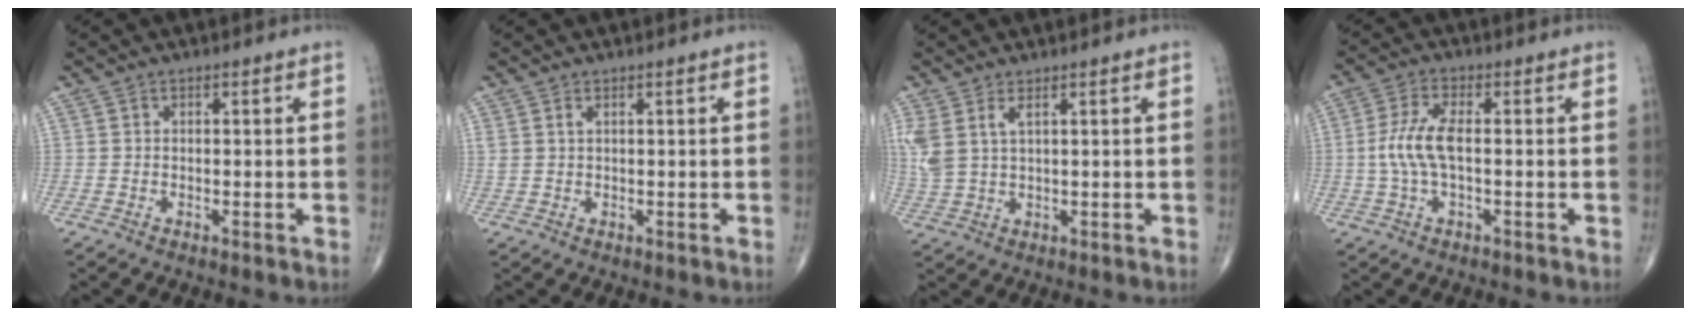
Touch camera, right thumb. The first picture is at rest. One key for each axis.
{"total": 1.1, "fx": 0.6, "fy": 0.5, "fz": 0.9, "tx": -0.023, "ty": 0.011, "tz": 0.016}
{"total": 5.7, "fx": 2.4, "fy": 2.5, "fz": 4.6, "tx": -0.122, "ty": 0.001, "tz": 0.057}
{"total": 6.9, "fx": -0.3, "fy": 2.5, "fz": 6.4, "tx": -0.158, "ty": 0.012, "tz": -0.010}